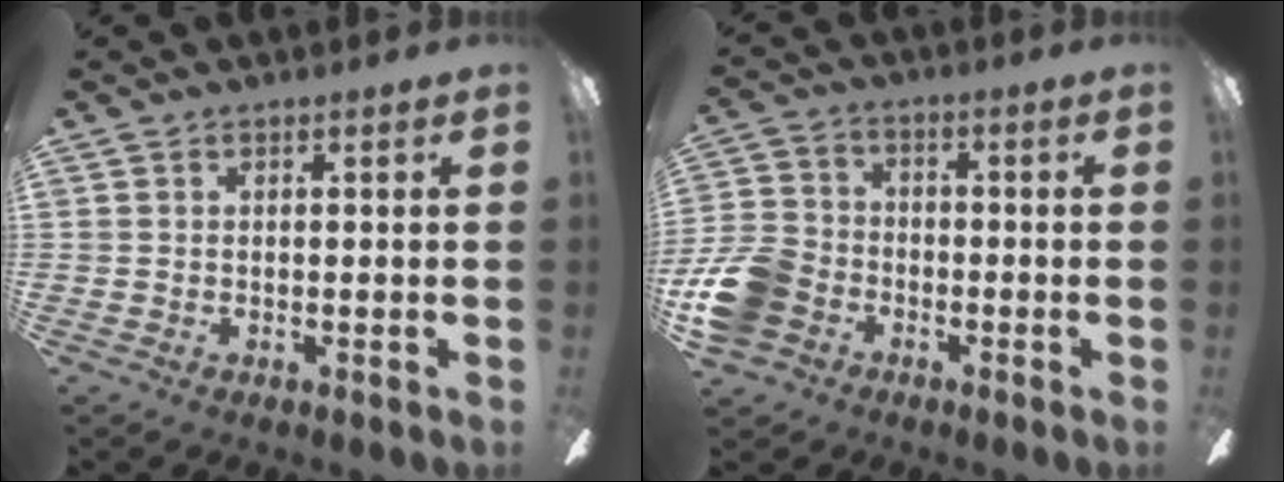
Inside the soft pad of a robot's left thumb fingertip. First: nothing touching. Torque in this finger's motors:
{"motor_torque": [-0.29, 0.57, 0.08, -0.05, 0.06]}